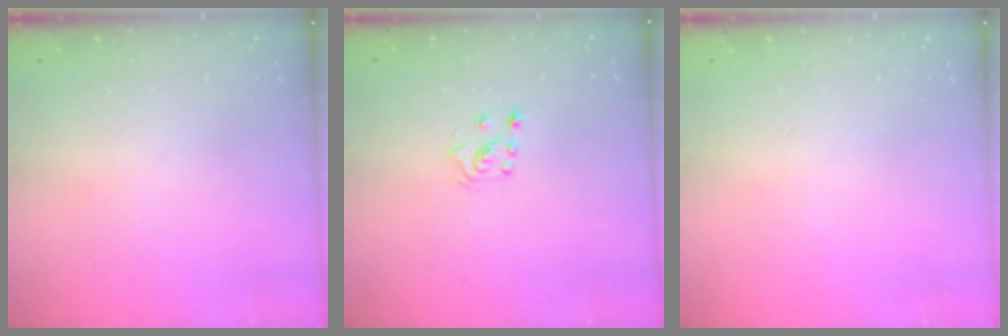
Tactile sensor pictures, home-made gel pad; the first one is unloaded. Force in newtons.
{"total": 5.3, "press": 5.3, "slide": 0.5}
{"total": 0.0}